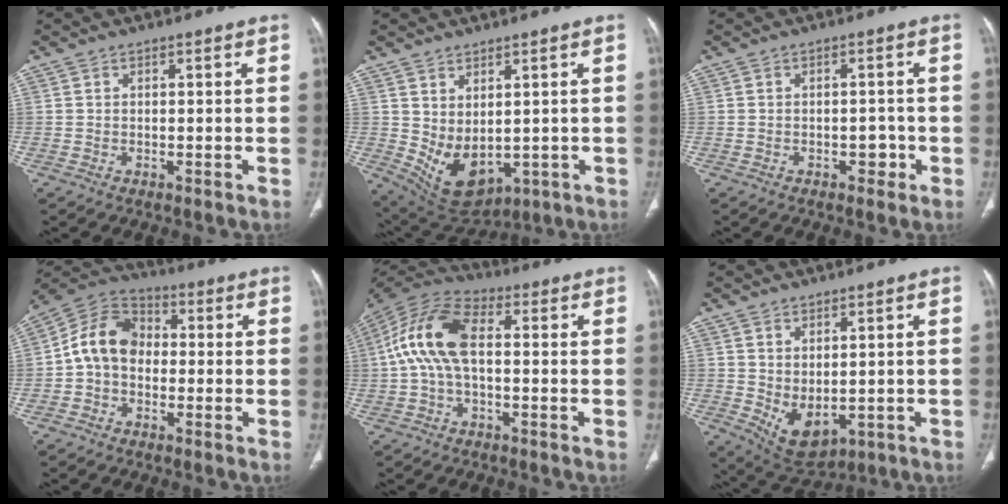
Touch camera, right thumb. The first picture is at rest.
{"total": 9.4, "force": [-0.1, 5.6, 7.5], "torque": [-0.118, -0.012, 0.034]}
{"total": 2.5, "force": [-1.0, 1.6, 1.6], "torque": [-0.009, 0.008, -0.013]}
{"total": 10.3, "force": [-0.7, 7.9, 6.6], "torque": [-0.105, 0.035, -0.030]}
{"total": 12.7, "force": [0.4, 6.6, 10.9], "torque": [-0.227, 0.037, -0.003]}
{"total": 7.5, "force": [-0.4, 4.2, 6.1], "torque": [-0.092, -0.010, 0.020]}